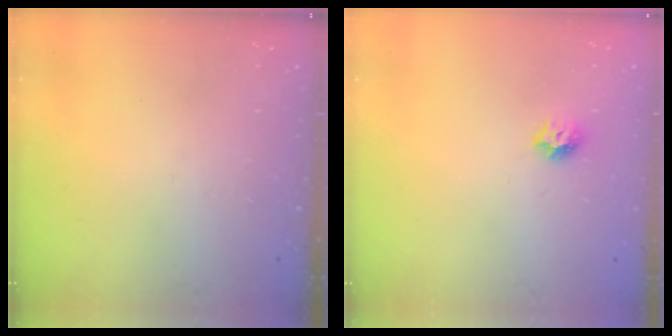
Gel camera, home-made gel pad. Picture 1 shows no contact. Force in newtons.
{"total": 6.7, "press": 6.7, "slide": 0.8}